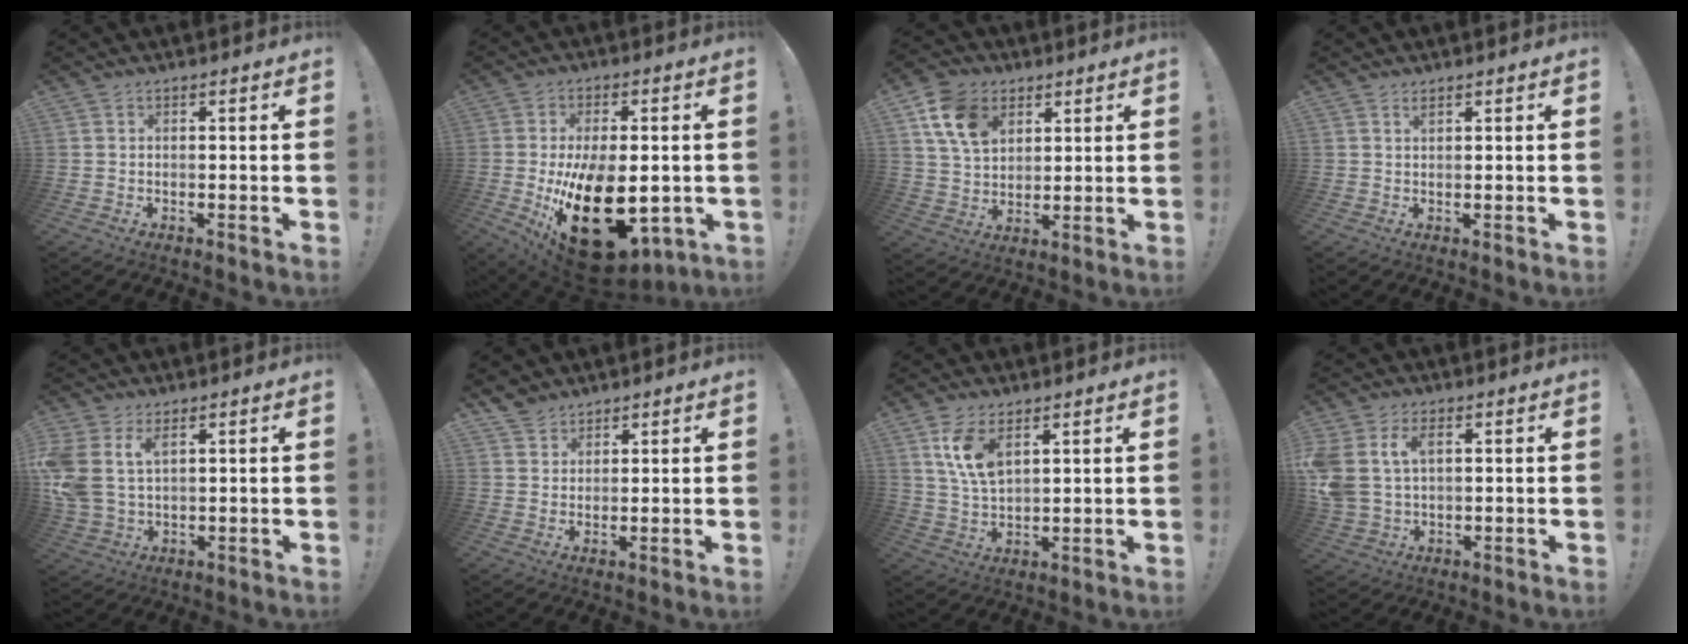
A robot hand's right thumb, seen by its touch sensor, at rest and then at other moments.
{"total": 25.5, "force": [-5.2, 14.1, 20.6], "torque": [-0.330, 0.009, -0.061]}
{"total": 12.9, "force": [6.2, 9.2, 6.7], "torque": [-0.109, -0.014, 0.122]}
{"total": 1.1, "force": [0.8, 0.2, 0.6], "torque": [-0.005, -0.004, 0.014]}
{"total": 8.7, "force": [3.8, 5.5, 5.6], "torque": [-0.120, -0.010, 0.073]}
{"total": 4.5, "force": [3.7, 2.4, 0.5], "torque": [-0.010, -0.024, 0.072]}
{"total": 9.4, "force": [4.8, 4.5, 6.6], "torque": [-0.120, -0.019, 0.088]}
{"total": 9.2, "force": [3.0, 6.3, 5.9], "torque": [-0.126, 0.003, 0.057]}